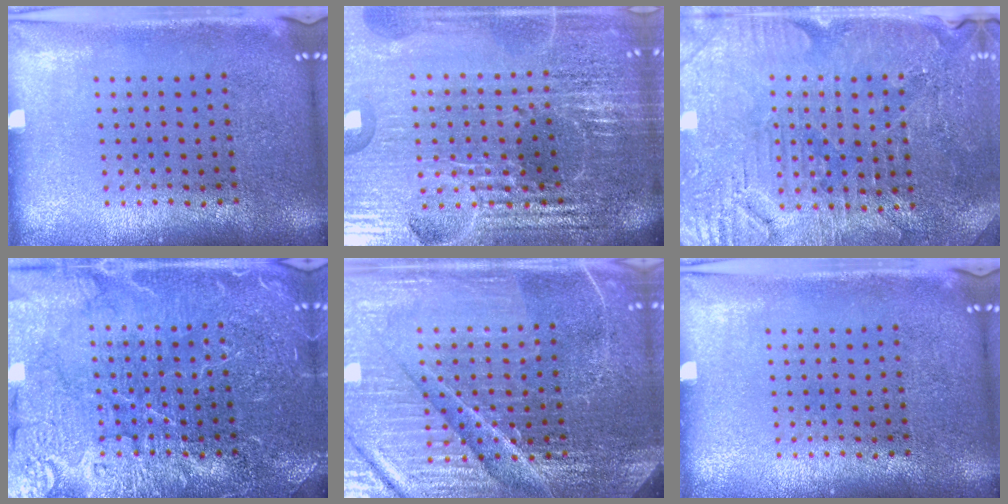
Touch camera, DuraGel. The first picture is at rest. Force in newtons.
{"total": 6.5, "press": 5.7, "slide": 3.1}
{"total": 3.4, "press": 3.3, "slide": 0.4}
{"total": 6.7, "press": 6.6, "slide": 1.0}
{"total": 5.8, "press": 5.3, "slide": 2.4}
{"total": 0.0}